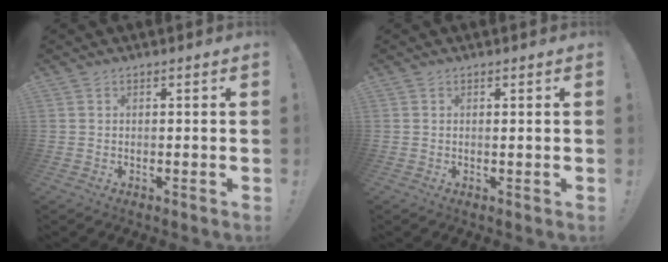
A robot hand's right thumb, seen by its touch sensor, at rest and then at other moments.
{"total": 0.5, "force": [0.4, -0.2, 0.3], "torque": [0.008, -0.006, 0.003]}